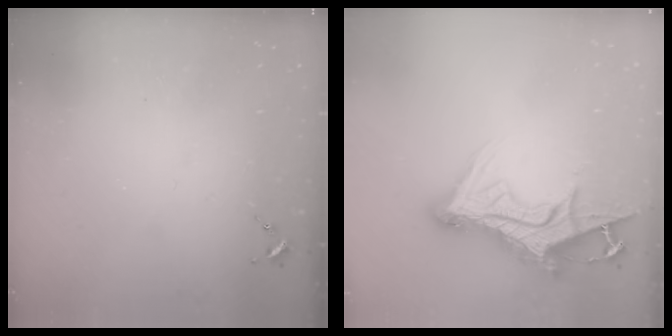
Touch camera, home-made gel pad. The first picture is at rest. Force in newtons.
{"total": 16.5, "press": 16.4, "slide": 1.8}